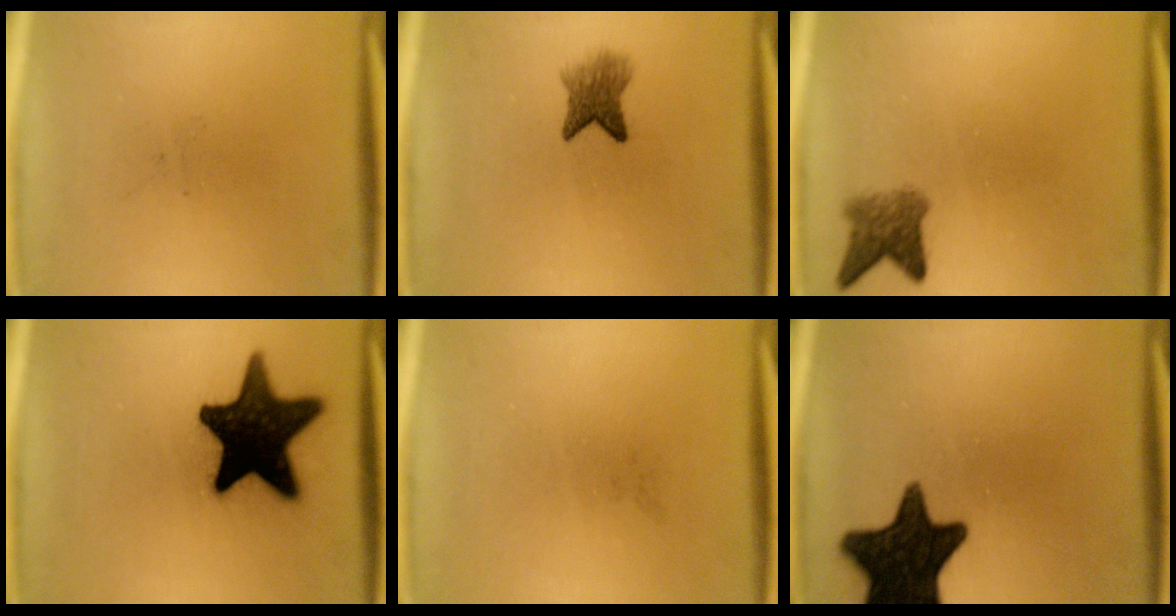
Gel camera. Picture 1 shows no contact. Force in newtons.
{"total": 3.9}
{"total": 3.7}
{"total": 19.4}
{"total": 0.0}
{"total": 15.9}